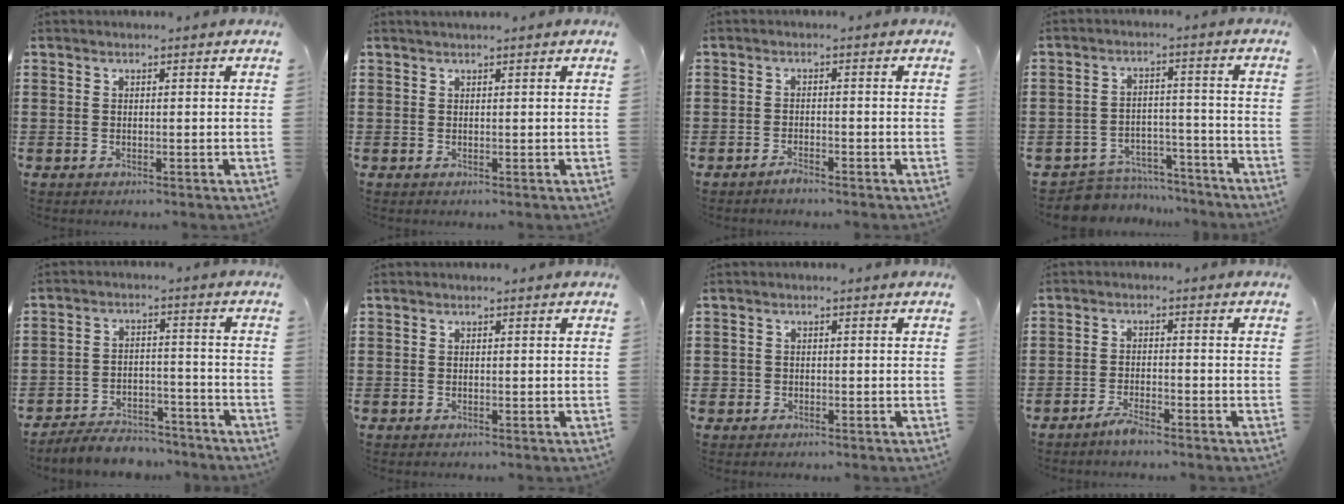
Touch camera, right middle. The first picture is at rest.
{"total": 0.7, "force": [0.5, -0.1, 0.3], "torque": [-0.007, -0.003, 0.010]}
{"total": 1.4, "force": [-1.3, 0.2, 0.6], "torque": [-0.013, -0.004, -0.024]}
{"total": 5.9, "force": [-5.8, 1.1, 0.3], "torque": [-0.011, 0.017, -0.118]}
{"total": 5.4, "force": [-5.2, 1.0, 0.7], "torque": [-0.009, 0.015, -0.104]}
{"total": 0.0}
{"total": 1.2, "force": [-0.3, 1.1, 0.2], "torque": [-0.007, 0.006, -0.009]}
{"total": 2.5, "force": [-2.0, 0.4, 1.4], "torque": [-0.031, 0.001, -0.040]}